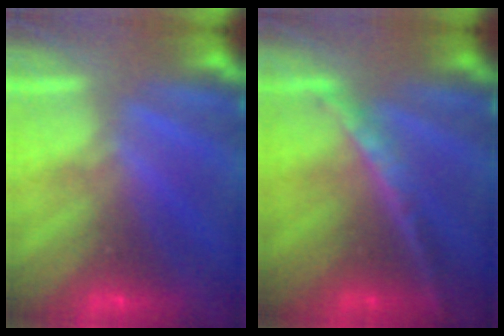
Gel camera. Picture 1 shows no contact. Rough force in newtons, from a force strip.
{"total": 2.4}